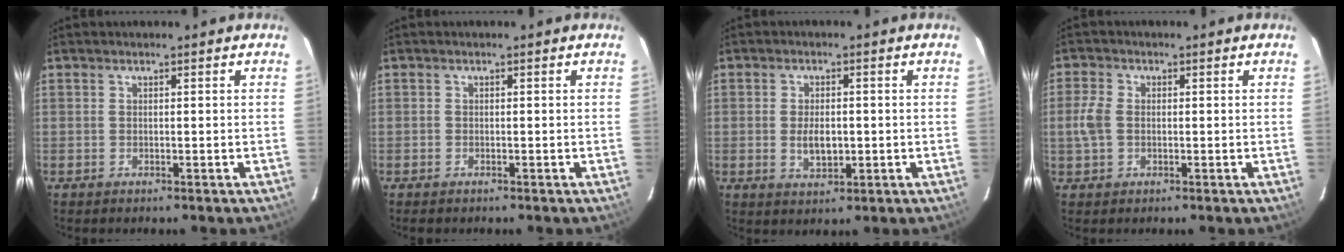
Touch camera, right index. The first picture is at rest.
{"total": 0.9, "force": [-0.7, 0.5, 0.0], "torque": [-0.002, 0.001, -0.012]}
{"total": 4.8, "force": [-0.6, 2.6, 3.9], "torque": [-0.073, -0.005, -0.006]}
{"total": 4.0, "force": [-0.4, 2.9, 2.7], "torque": [-0.067, 0.006, -0.008]}